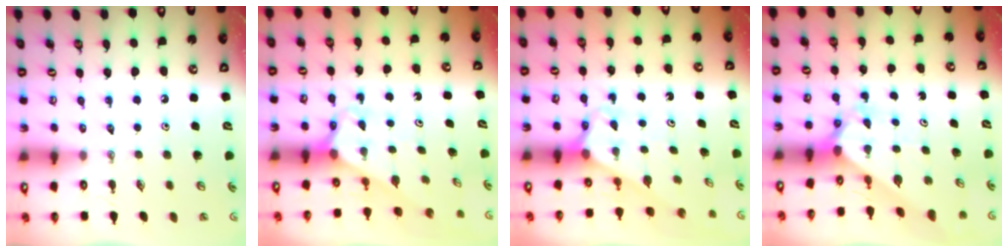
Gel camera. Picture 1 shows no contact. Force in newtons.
{"total": 2.5, "press": 2.5, "slide": 0.2}
{"total": 2.5, "press": 2.5, "slide": 0.2}
{"total": 2.3, "press": 2.3, "slide": 0.2}